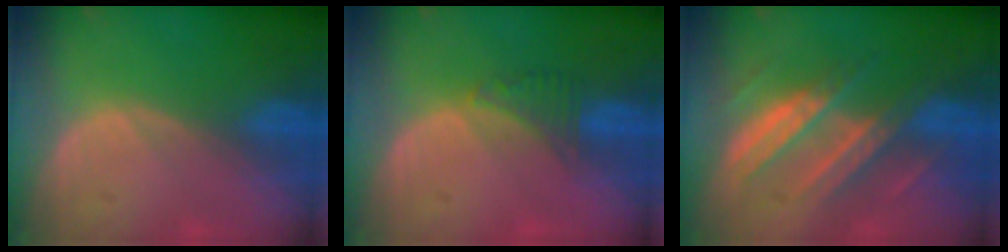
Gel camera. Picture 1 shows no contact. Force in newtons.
{"total": 2.7, "press": 2.6, "slide": 0.7}
{"total": 7.8, "press": 7.8, "slide": 0.3}